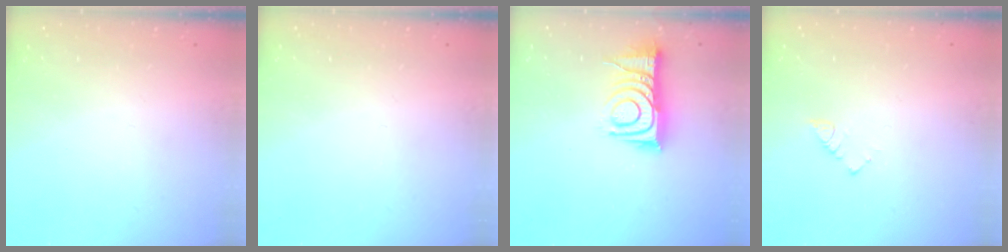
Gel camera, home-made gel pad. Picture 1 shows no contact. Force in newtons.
{"total": 0.0}
{"total": 11.6, "press": 11.6, "slide": 0.3}
{"total": 3.4, "press": 3.4, "slide": 0.5}